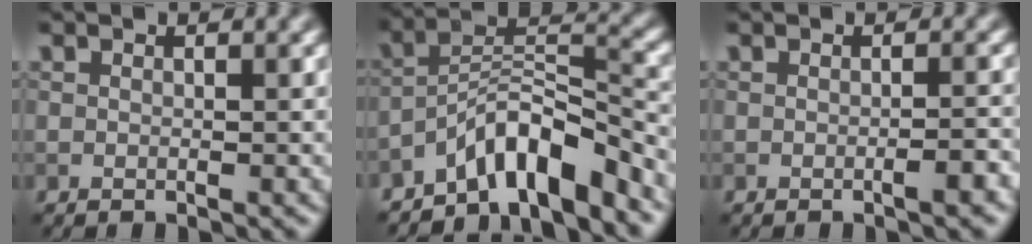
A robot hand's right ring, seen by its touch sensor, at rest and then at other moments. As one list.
[{"total": 6.8, "force": [-5.2, 1.8, 4.1], "torque": [-0.062, 0.011, -0.097]}, {"total": 1.4, "force": [-0.6, 0.3, 1.3], "torque": [-0.015, 0.002, -0.011]}]